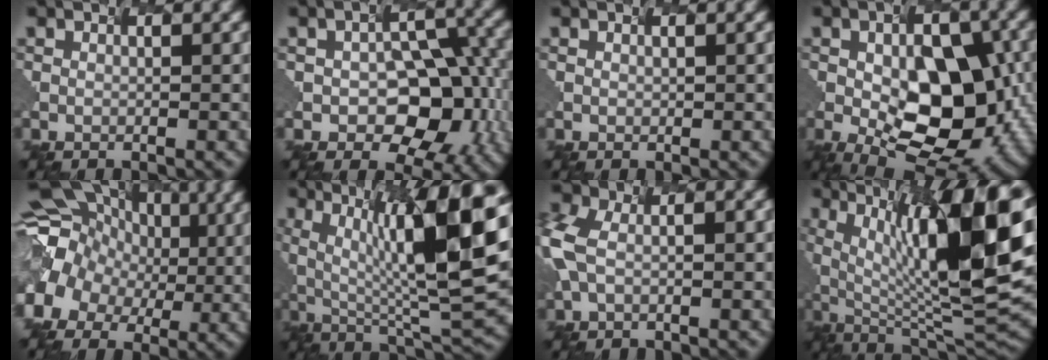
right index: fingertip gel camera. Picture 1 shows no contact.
{"total": 8.0, "force": [-2.1, 5.1, 5.8], "torque": [-0.079, -0.007, -0.019]}
{"total": 0.0}
{"total": 11.1, "force": [-2.3, 5.9, 9.1], "torque": [-0.139, -0.008, -0.022]}
{"total": 12.0, "force": [-0.5, 10.8, 5.3], "torque": [-0.133, 0.021, -0.024]}
{"total": 12.3, "force": [2.3, 2.8, 11.8], "torque": [-0.204, 0.006, 0.049]}
{"total": 7.2, "force": [-1.3, 4.0, 5.8], "torque": [-0.151, 0.008, -0.009]}
{"total": 15.2, "force": [3.0, 4.5, 14.2], "torque": [-0.225, 0.002, 0.059]}